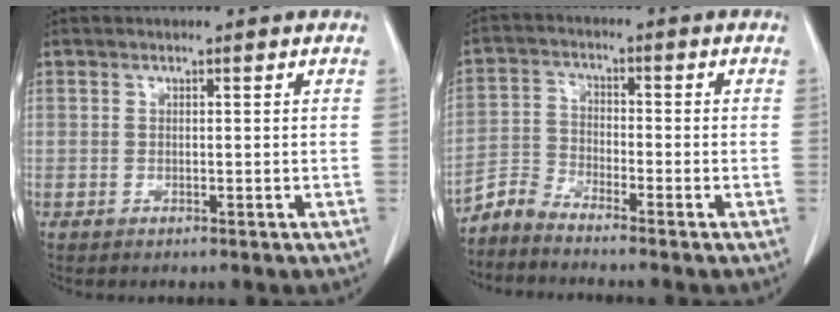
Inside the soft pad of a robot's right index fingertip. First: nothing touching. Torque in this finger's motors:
{"motor_torque": [0.01, -0.11, -0.01, -0.01]}